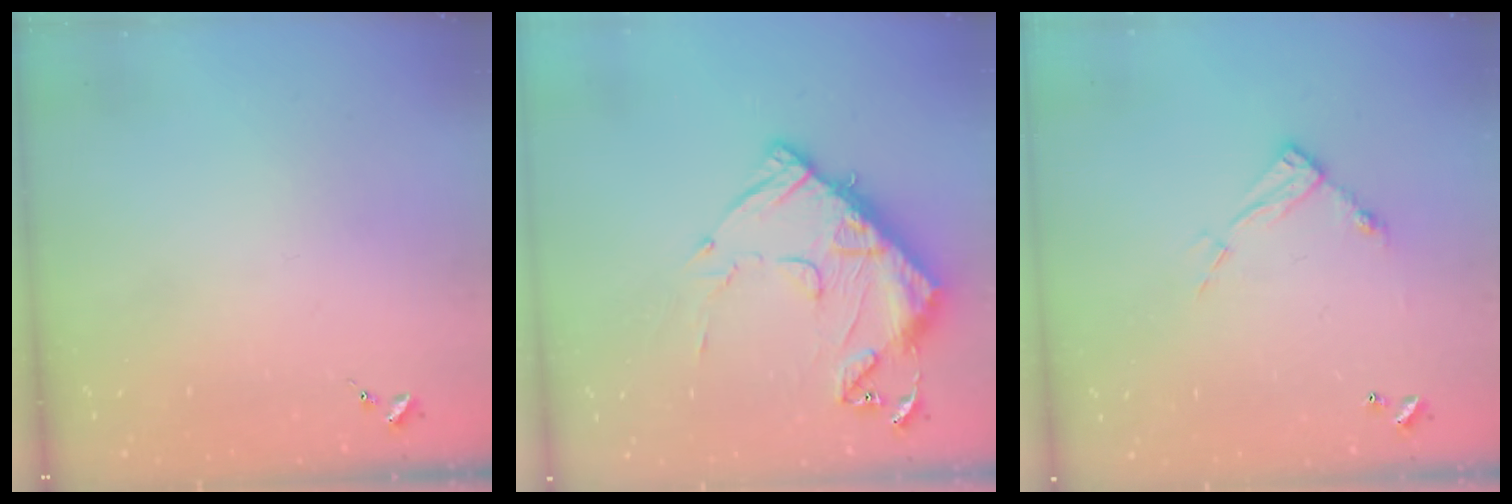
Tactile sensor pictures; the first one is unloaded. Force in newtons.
{"total": 14.8, "press": 14.7, "slide": 1.5}
{"total": 10.4, "press": 10.3, "slide": 0.7}